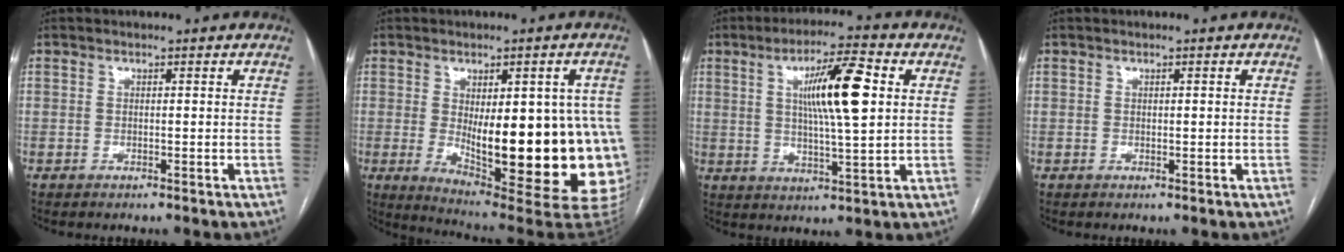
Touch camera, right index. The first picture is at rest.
{"total": 24.1, "force": [-2.5, 6.3, 23.1], "torque": [-0.215, -0.010, -0.011]}
{"total": 11.5, "force": [2.7, 1.3, 11.1], "torque": [-0.187, 0.008, 0.044]}
{"total": 0.0}